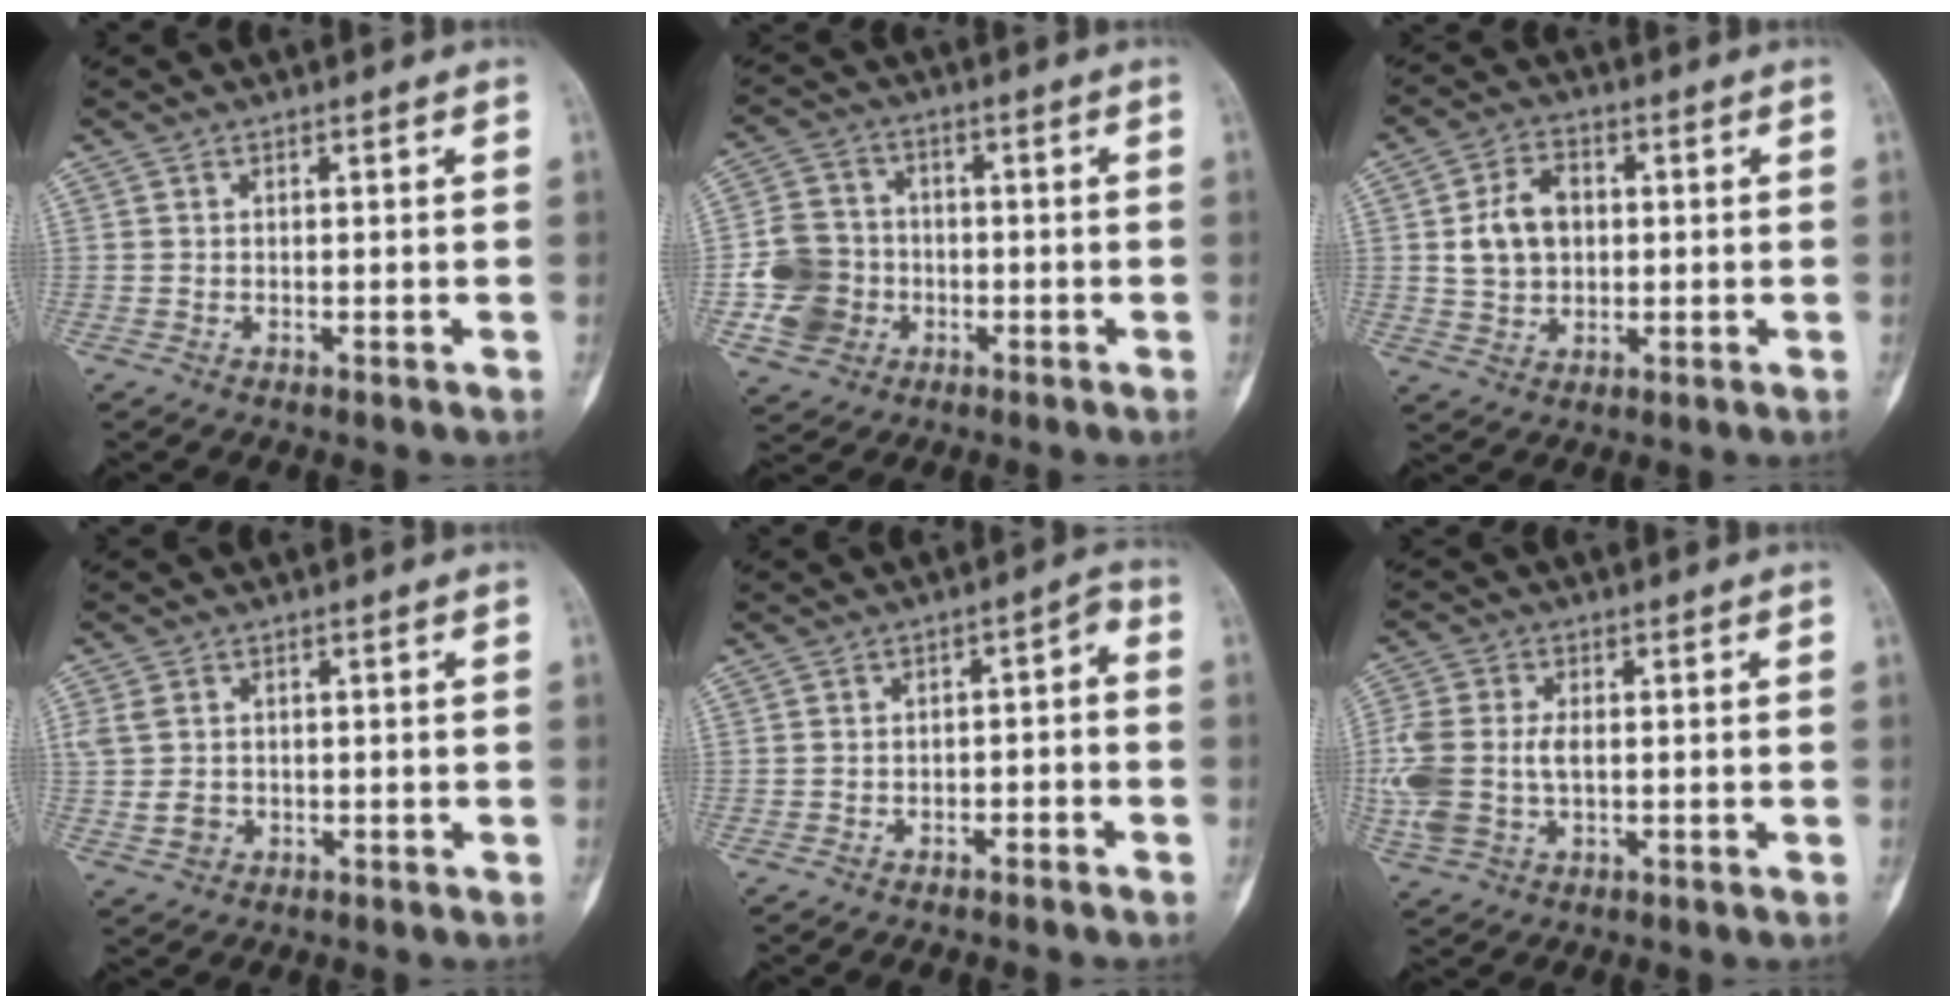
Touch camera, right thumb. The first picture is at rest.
{"total": 10.2, "force": [-2.5, 9.1, 4.0], "torque": [-0.056, 0.016, -0.048]}
{"total": 8.4, "force": [1.0, 6.3, 5.5], "torque": [-0.075, 0.007, 0.018]}
{"total": 4.7, "force": [0.0, 3.9, 2.7], "torque": [-0.050, 0.004, 0.007]}
{"total": 4.4, "force": [-2.6, 2.7, 2.4], "torque": [-0.031, 0.048, -0.038]}
{"total": 12.2, "force": [-0.7, 8.0, 9.2], "torque": [-0.240, 0.006, -0.008]}